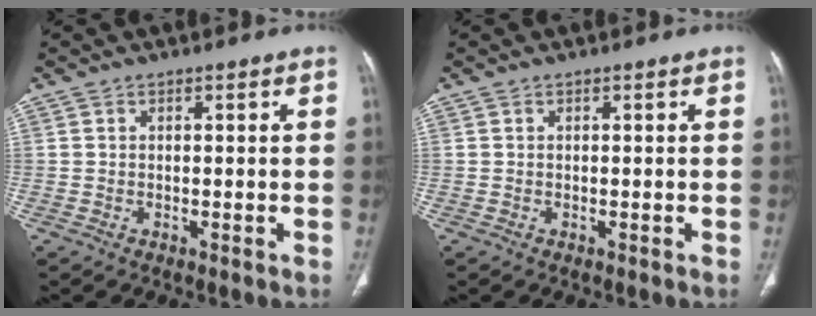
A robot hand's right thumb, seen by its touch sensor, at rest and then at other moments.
{"total": 0.0}